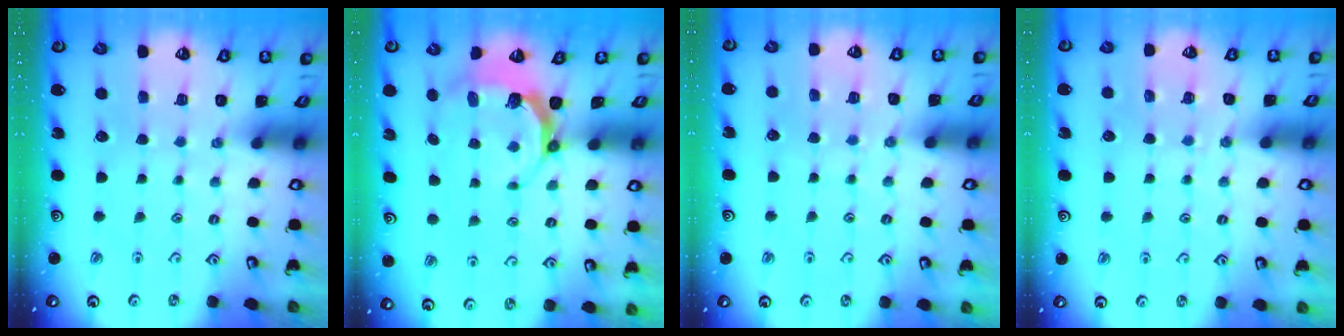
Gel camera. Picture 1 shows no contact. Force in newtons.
{"total": 5.8, "press": 4.6, "slide": 3.4}
{"total": 4.8, "press": 4.8, "slide": 0.6}
{"total": 5.6, "press": 5.6, "slide": 0.6}